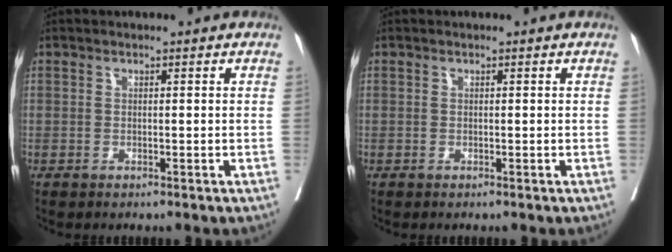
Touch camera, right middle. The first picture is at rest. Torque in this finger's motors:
{"motor_torque": [0.05, -0.21, 0.01, 0.00]}